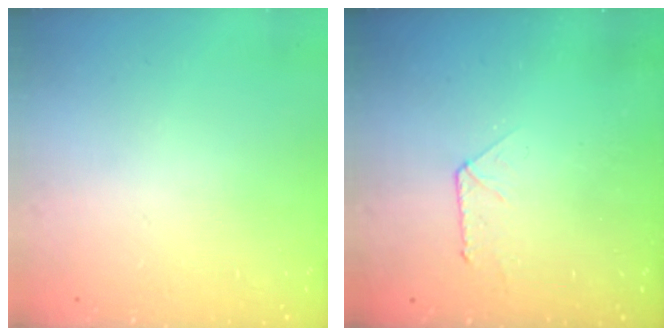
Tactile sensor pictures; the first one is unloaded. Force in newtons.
{"total": 4.5, "press": 4.5, "slide": 0.4}